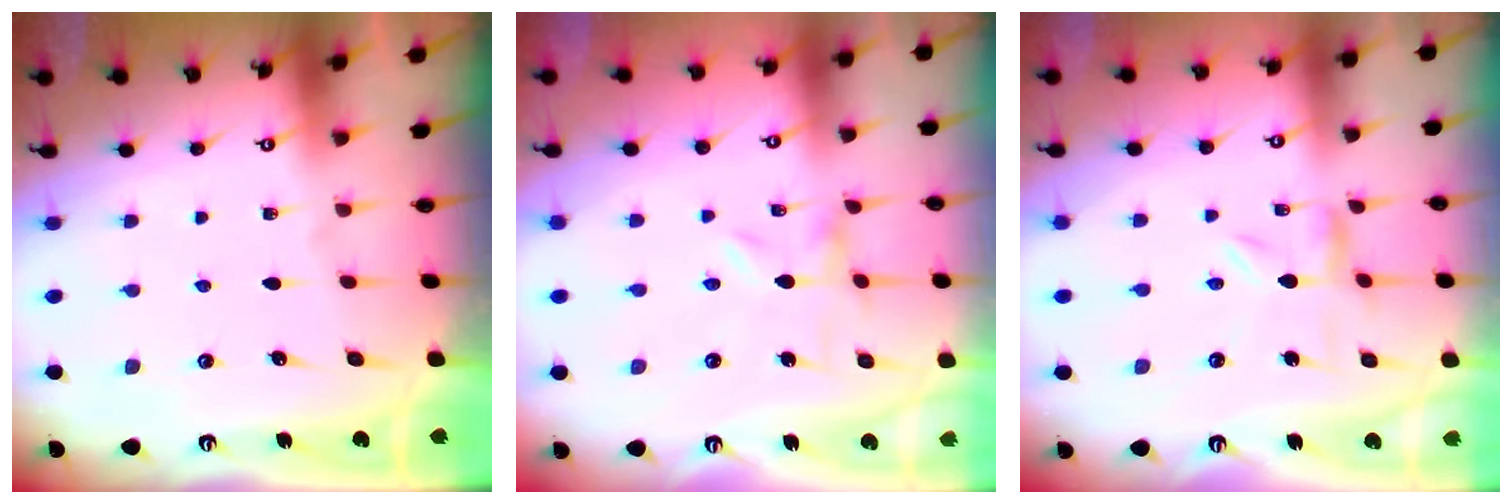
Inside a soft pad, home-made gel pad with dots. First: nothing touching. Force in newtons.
{"total": 0.0}
{"total": 1.6, "press": 1.6, "slide": 0.3}